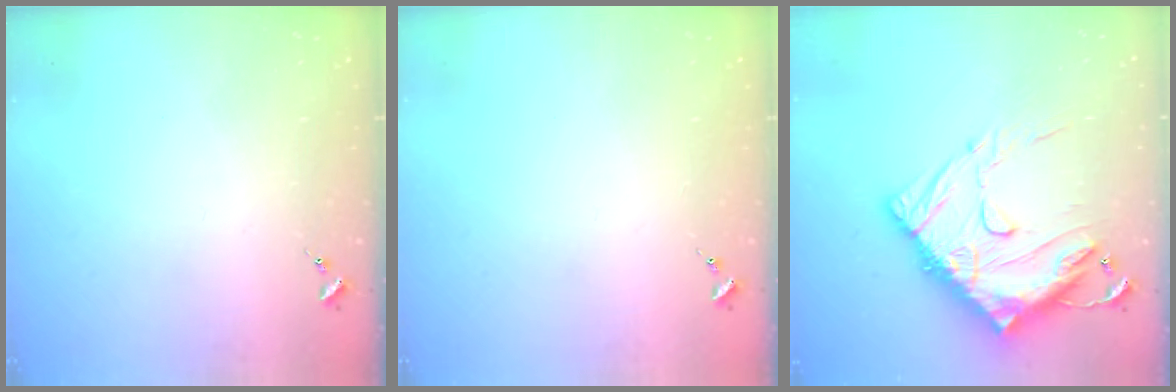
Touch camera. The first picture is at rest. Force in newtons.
{"total": 0.0}
{"total": 21.5, "press": 21.4, "slide": 2.1}